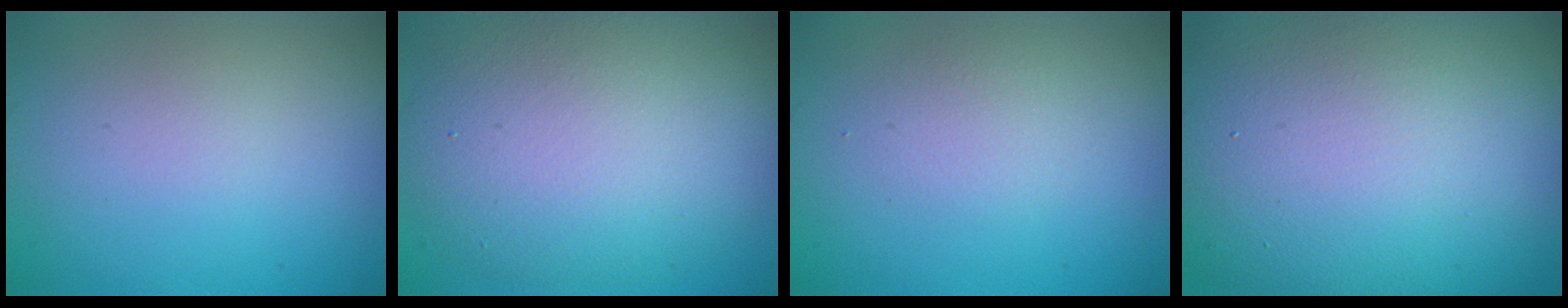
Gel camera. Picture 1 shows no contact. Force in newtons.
{"total": 9.3, "press": 9.3, "slide": 0.8}
{"total": 1.4, "press": 1.4, "slide": 0.0}
{"total": 16.9, "press": 16.9, "slide": 0.6}